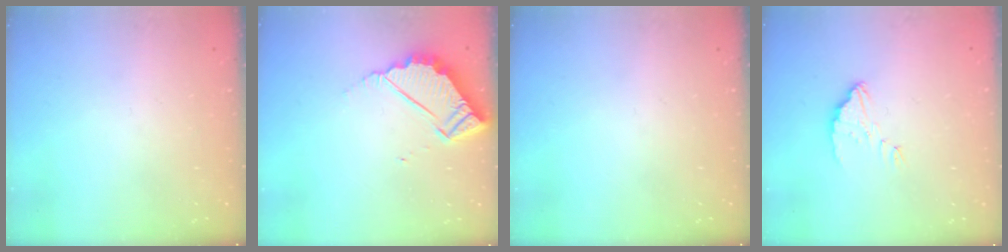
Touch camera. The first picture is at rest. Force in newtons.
{"total": 6.1, "press": 6.1, "slide": 0.3}
{"total": 0.0}
{"total": 3.1, "press": 3.0, "slide": 0.2}